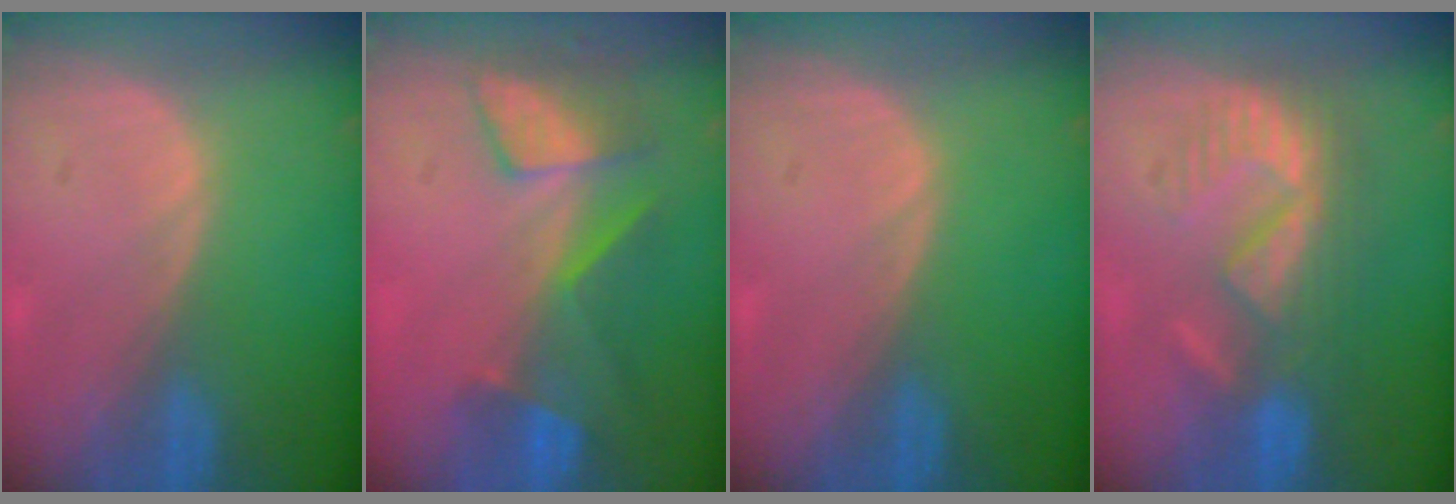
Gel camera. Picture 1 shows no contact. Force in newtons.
{"total": 8.5, "press": 7.2, "slide": 4.5}
{"total": 0.0}
{"total": 8.9, "press": 8.1, "slide": 3.6}